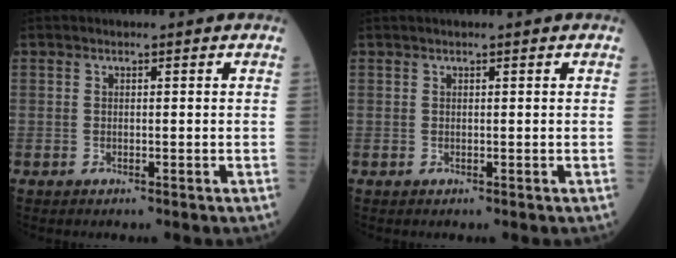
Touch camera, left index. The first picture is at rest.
{"total": 0.7, "force": [0.6, -0.1, 0.4], "torque": [-0.008, 0.013, 0.014]}